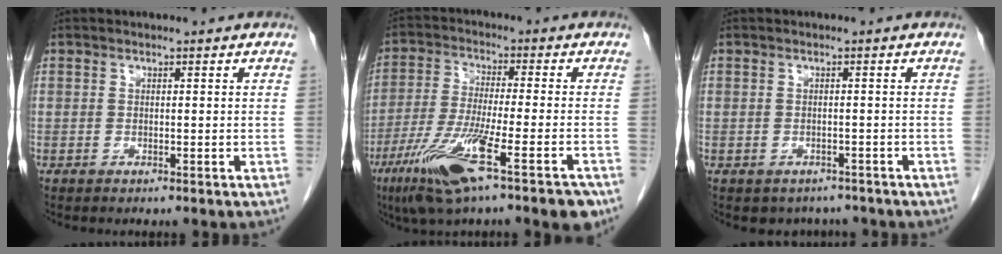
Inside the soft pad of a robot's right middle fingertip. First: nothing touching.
{"total": 15.8, "force": [-8.5, 1.1, 13.2], "torque": [-0.229, -0.039, -0.148]}
{"total": 3.6, "force": [-3.0, 2.0, 0.3], "torque": [-0.001, 0.006, -0.038]}